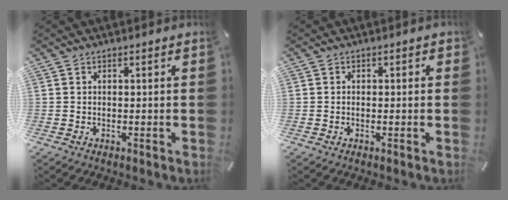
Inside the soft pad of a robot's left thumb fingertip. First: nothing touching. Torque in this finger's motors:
{"motor_torque": [-0.12, -0.65, -0.30, -0.16, -0.04]}